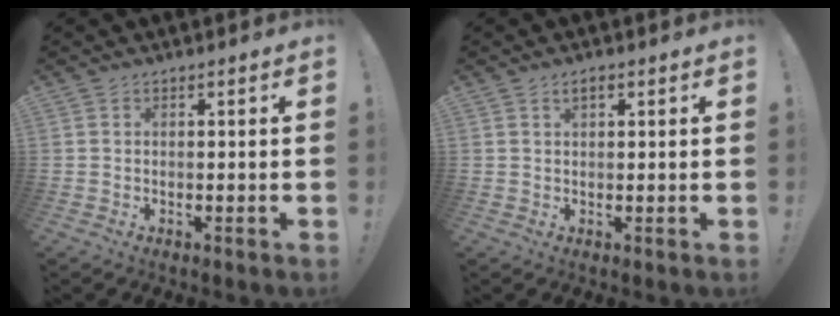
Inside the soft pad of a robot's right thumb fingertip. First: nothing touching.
{"total": 1.9, "force": [1.0, 0.9, 1.3], "torque": [-0.024, 0.002, 0.018]}